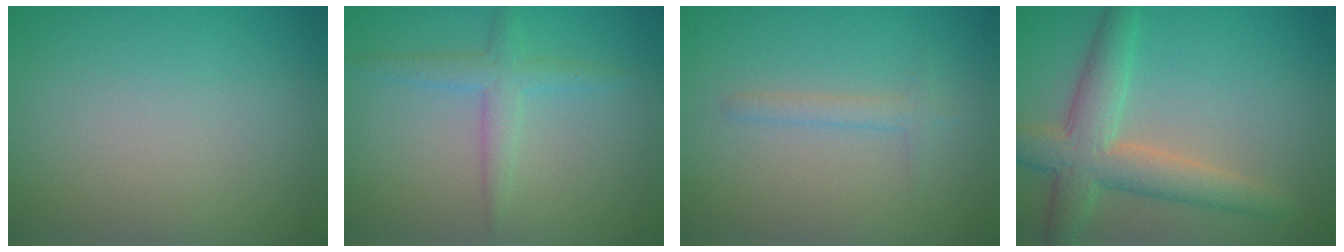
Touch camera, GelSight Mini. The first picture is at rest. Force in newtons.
{"total": 2.5, "press": 2.5, "slide": 0.1}
{"total": 1.2, "press": 1.2, "slide": 0.1}
{"total": 5.6, "press": 5.6, "slide": 0.4}